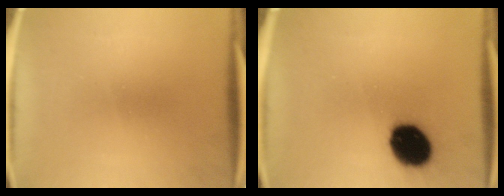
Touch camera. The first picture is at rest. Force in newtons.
{"total": 14.8}